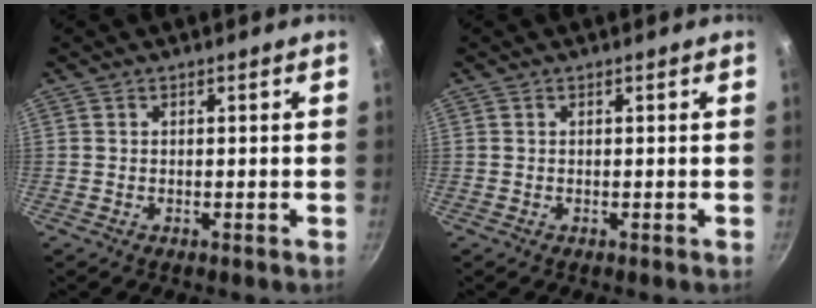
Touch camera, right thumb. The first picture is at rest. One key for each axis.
{"total": 0.0}